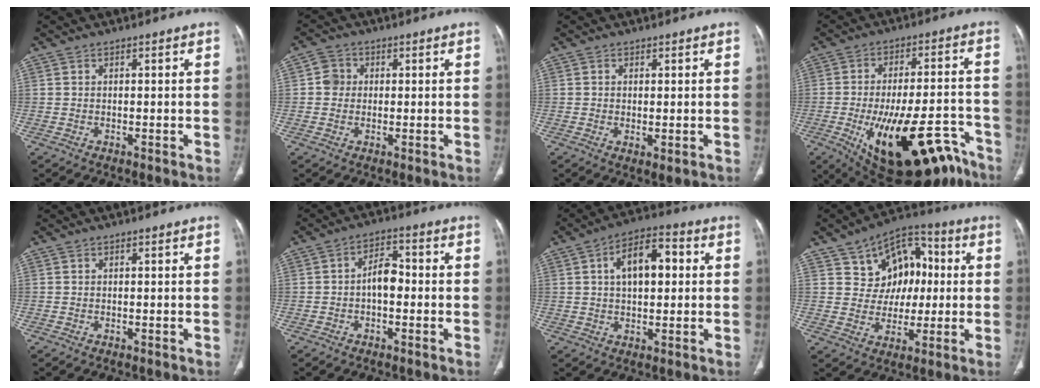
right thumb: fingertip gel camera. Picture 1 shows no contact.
{"total": 3.3, "force": [0.4, 3.1, 1.0], "torque": [0.001, 0.005, 0.003]}
{"total": 2.0, "force": [-0.2, 0.7, 1.9], "torque": [-0.038, -0.010, 0.001]}
{"total": 24.9, "force": [-14.2, 10.1, 17.8], "torque": [-0.217, 0.063, -0.200]}
{"total": 0.0}
{"total": 5.3, "force": [-0.7, 3.1, 4.2], "torque": [-0.055, 0.022, -0.019]}
{"total": 10.9, "force": [2.3, 5.8, 8.9], "torque": [-0.127, 0.019, 0.031]}
{"total": 12.8, "force": [2.6, 10.5, 6.9], "torque": [-0.039, 0.015, 0.043]}